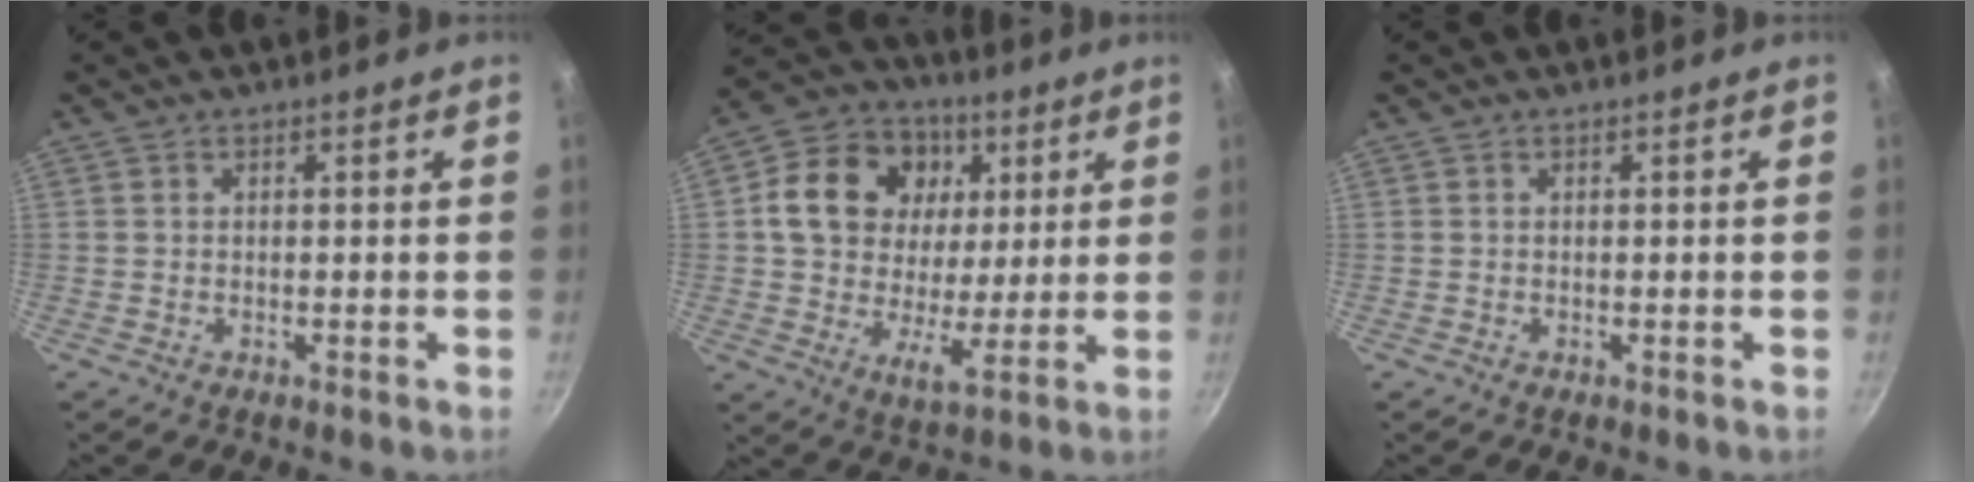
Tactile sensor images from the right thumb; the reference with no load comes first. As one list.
[{"total": 16.9, "force": [4.8, 13.0, 9.7], "torque": [-0.147, -0.007, 0.067]}, {"total": 0.0}]